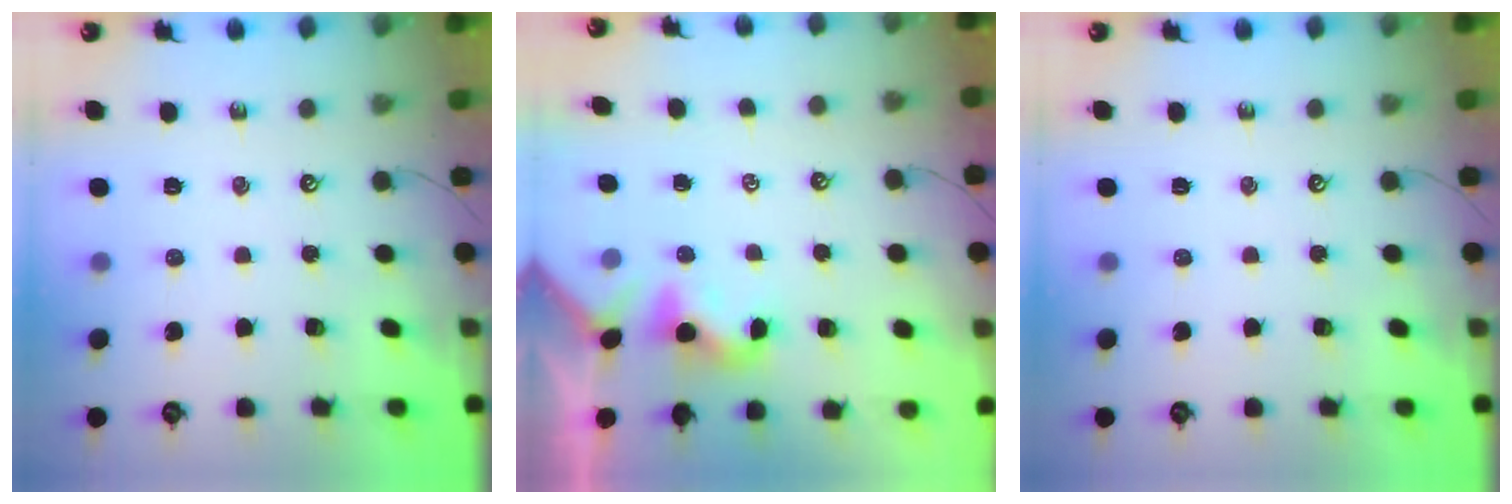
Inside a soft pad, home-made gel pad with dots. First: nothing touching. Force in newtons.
{"total": 1.9, "press": 1.8, "slide": 0.5}
{"total": 0.0}